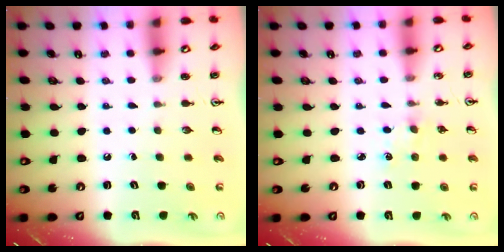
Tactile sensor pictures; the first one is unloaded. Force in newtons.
{"total": 2.9, "press": 2.8, "slide": 0.4}